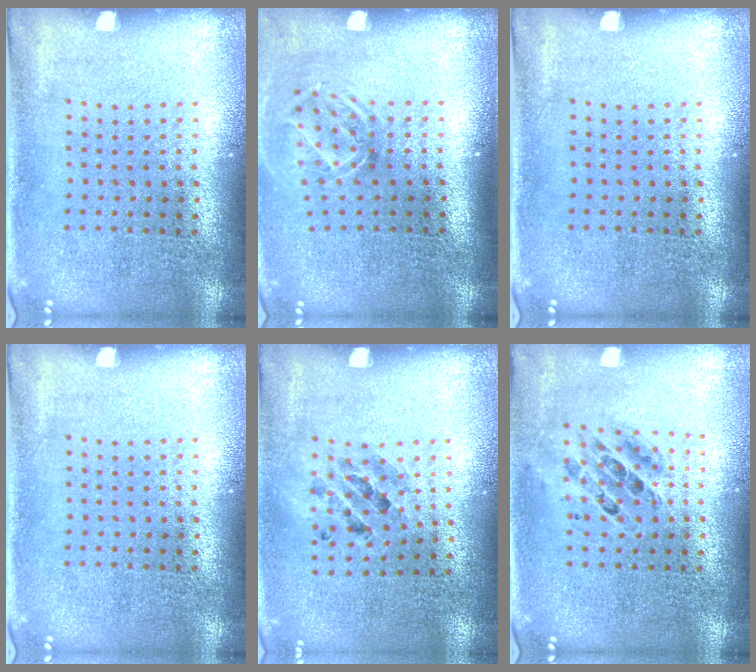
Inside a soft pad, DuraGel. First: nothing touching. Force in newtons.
{"total": 1.8, "press": 1.3, "slide": 1.3}
{"total": 0.0}
{"total": 0.0}
{"total": 0.8, "press": 0.8, "slide": 0.0}
{"total": 0.7, "press": 0.7, "slide": 0.1}